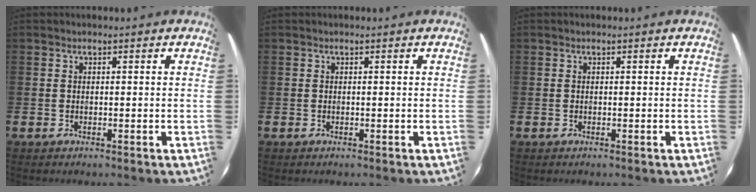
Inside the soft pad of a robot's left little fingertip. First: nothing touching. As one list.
[{"total": 0.0}, {"total": 0.0}]